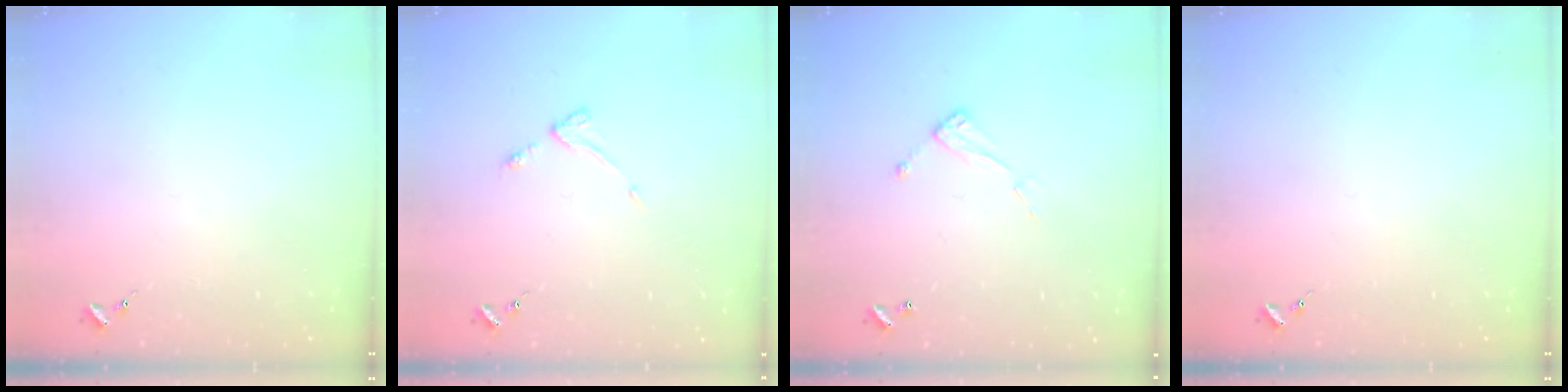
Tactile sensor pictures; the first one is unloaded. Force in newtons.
{"total": 4.7, "press": 4.7, "slide": 0.7}
{"total": 7.1, "press": 7.1, "slide": 0.3}
{"total": 0.0}